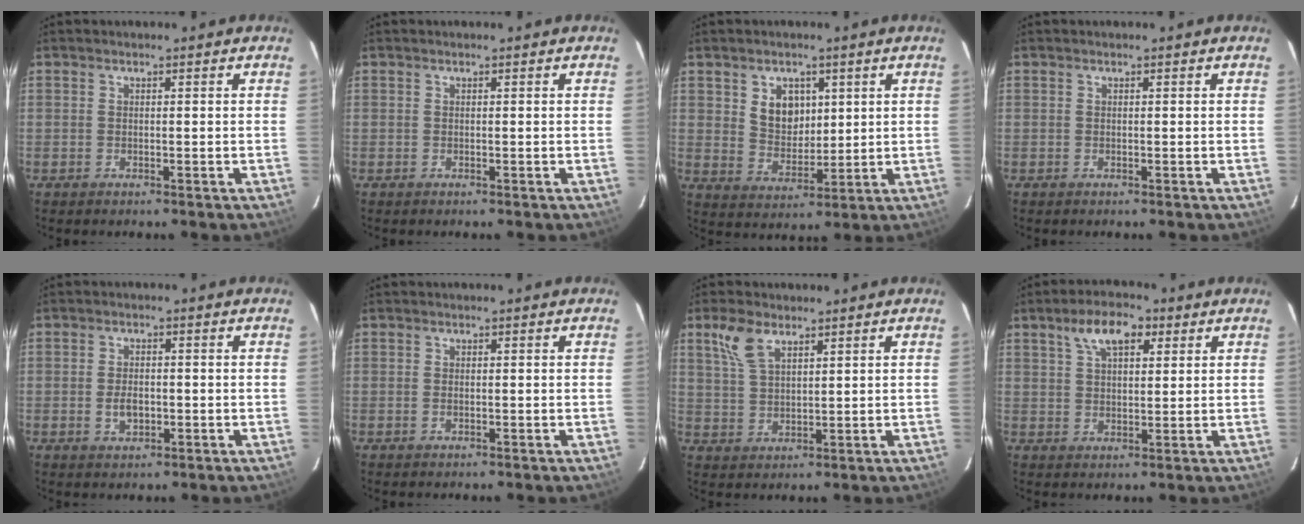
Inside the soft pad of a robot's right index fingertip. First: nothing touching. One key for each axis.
{"total": 0.0}
{"total": 7.1, "fx": 2.6, "fy": 5.3, "fz": 3.9, "tx": -0.063, "ty": 0.004, "tz": 0.059}
{"total": 0.0}
{"total": 3.6, "fx": -0.8, "fy": 2.3, "fz": 2.7, "tx": -0.050, "ty": -0.001, "tz": -0.012}
{"total": 0.7, "fx": 0.0, "fy": 0.5, "fz": 0.6, "tx": -0.011, "ty": 0.000, "tz": -0.001}
{"total": 6.6, "fx": 4.0, "fy": 3.2, "fz": 4.2, "tx": -0.090, "ty": 0.013, "tz": 0.082}
{"total": 7.6, "fx": 3.9, "fy": 3.7, "fz": 5.4, "tx": -0.099, "ty": 0.022, "tz": 0.067}